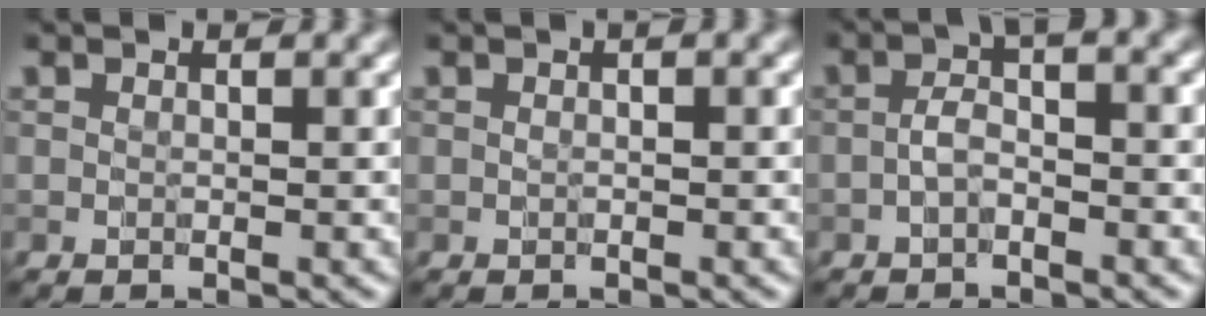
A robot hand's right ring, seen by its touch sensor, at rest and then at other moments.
{"total": 0.6, "force": [-0.1, 0.1, 0.5], "torque": [-0.010, 0.002, -0.004]}
{"total": 1.8, "force": [-0.7, 0.5, 1.6], "torque": [-0.032, 0.007, -0.019]}